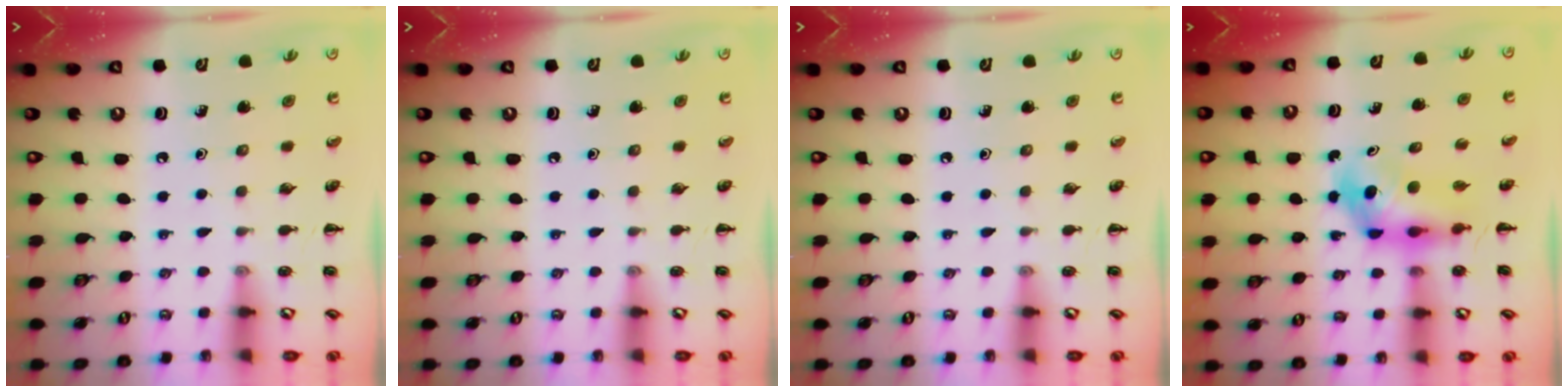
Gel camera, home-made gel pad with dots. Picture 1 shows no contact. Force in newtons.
{"total": 0.0}
{"total": 0.0}
{"total": 4.8, "press": 4.7, "slide": 0.6}